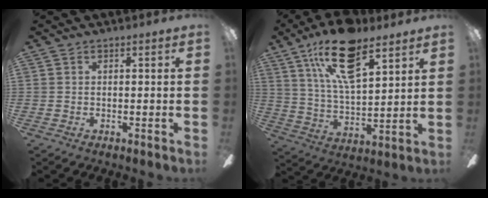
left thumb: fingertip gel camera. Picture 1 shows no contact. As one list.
[{"total": 18.7, "force": [11.1, 7.6, 13.0], "torque": [-0.241, -0.037, 0.190]}]